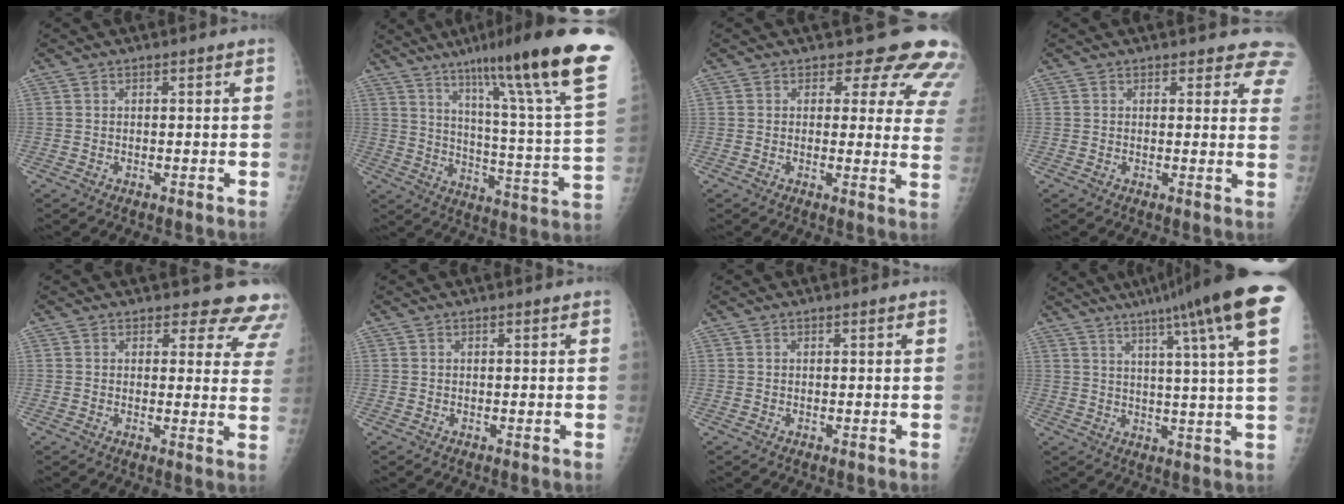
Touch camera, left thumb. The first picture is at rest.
{"total": 27.6, "force": [16.9, 2.4, 21.8], "torque": [-0.295, -0.060, 0.244]}
{"total": 13.0, "force": [11.4, 5.4, 3.3], "torque": [0.020, -0.080, 0.095]}
{"total": 7.4, "force": [6.6, 2.9, 1.6], "torque": [0.037, -0.026, 0.044]}
{"total": 10.9, "force": [10.0, 4.1, 1.6], "torque": [0.038, -0.069, 0.080]}
{"total": 0.0}
{"total": 0.0}
{"total": 18.9, "force": [10.6, 0.6, 15.7], "torque": [-0.221, -0.016, 0.125]}